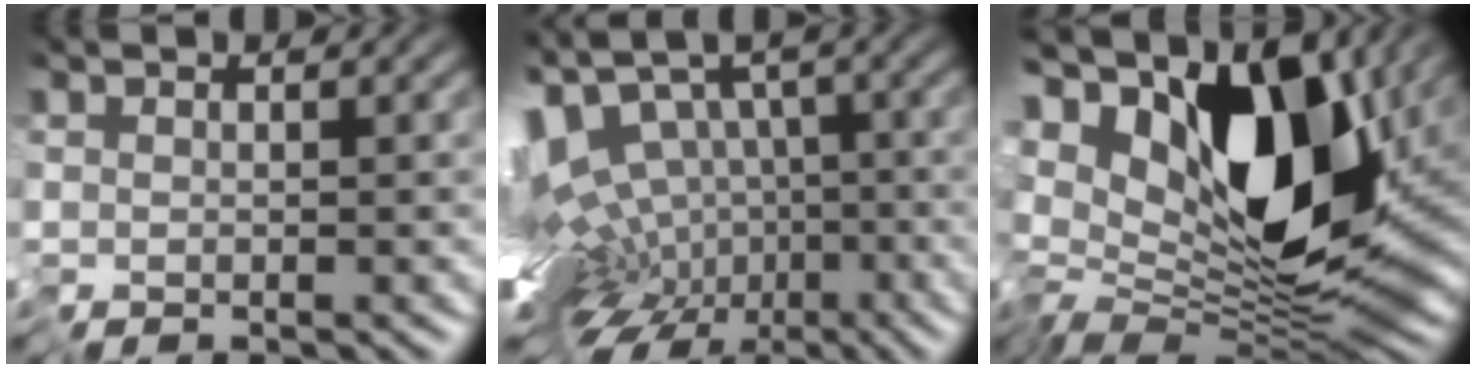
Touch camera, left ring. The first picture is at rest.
{"total": 13.3, "force": [-2.4, 8.4, 10.0], "torque": [-0.179, 0.012, -0.001]}
{"total": 14.5, "force": [3.0, 7.1, 12.3], "torque": [-0.206, 0.009, 0.036]}